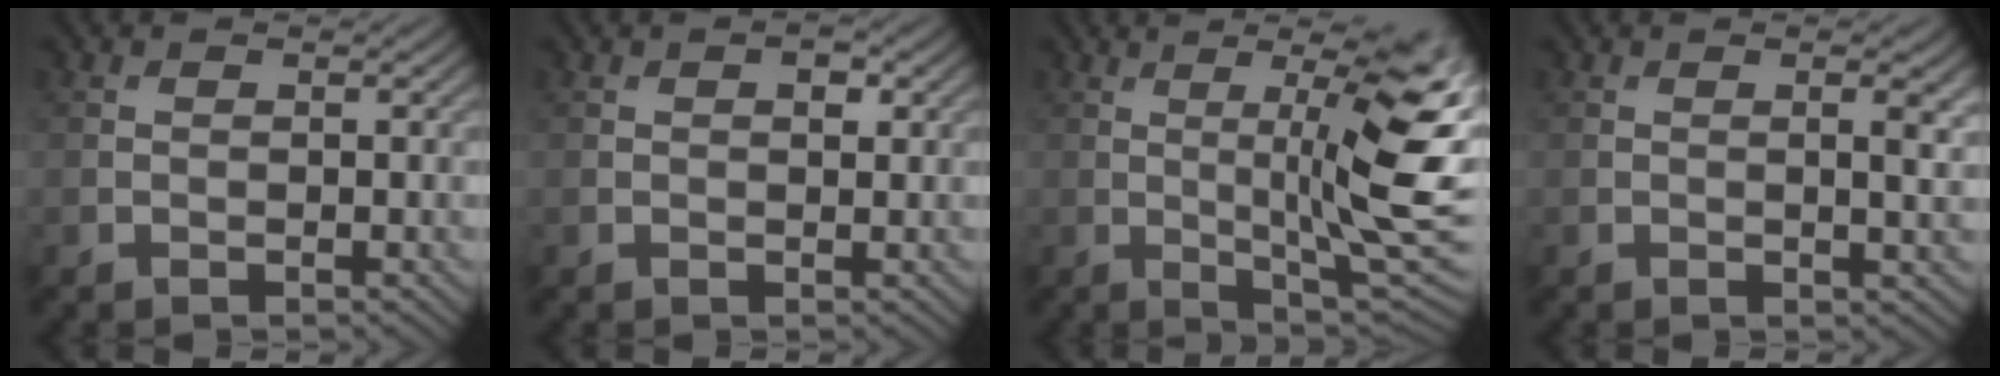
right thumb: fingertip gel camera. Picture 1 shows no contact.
{"total": 1.4, "force": [0.5, 0.7, 1.1], "torque": [-0.015, -0.001, 0.007]}
{"total": 14.7, "force": [2.0, 3.1, 14.3], "torque": [-0.183, 0.016, 0.040]}
{"total": 2.7, "force": [0.6, 0.5, 2.5], "torque": [-0.041, 0.001, 0.009]}